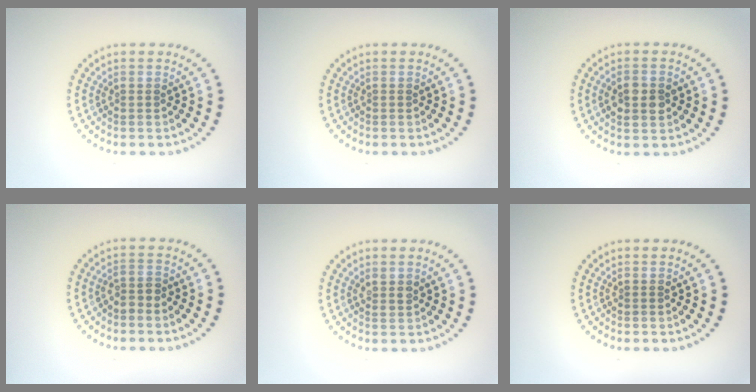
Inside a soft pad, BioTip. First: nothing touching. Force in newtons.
{"total": 0.0}
{"total": 2.8, "press": 2.8, "slide": 0.1}
{"total": 1.4, "press": 1.1, "slide": 0.8}
{"total": 1.0, "press": 0.9, "slide": 0.5}
{"total": 0.0}